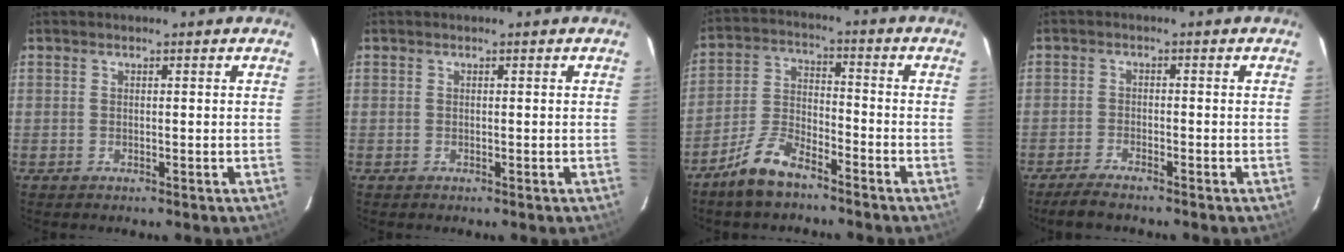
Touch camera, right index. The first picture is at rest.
{"total": 0.0}
{"total": 8.9, "force": [-6.9, 3.1, 4.7], "torque": [-0.108, 0.008, -0.134]}
{"total": 4.3, "force": [-3.8, 0.6, 2.0], "torque": [-0.058, -0.009, -0.072]}